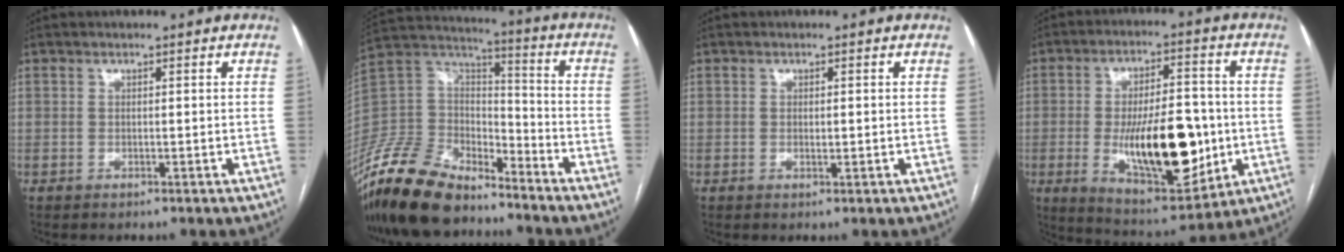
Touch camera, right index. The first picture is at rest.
{"total": 18.1, "force": [-14.9, 6.6, 7.9], "torque": [-0.168, 0.016, -0.284]}
{"total": 0.9, "force": [-0.1, 0.2, 0.9], "torque": [-0.017, -0.003, 0.000]}
{"total": 18.0, "force": [-2.9, 6.3, 16.6], "torque": [-0.274, -0.005, -0.034]}